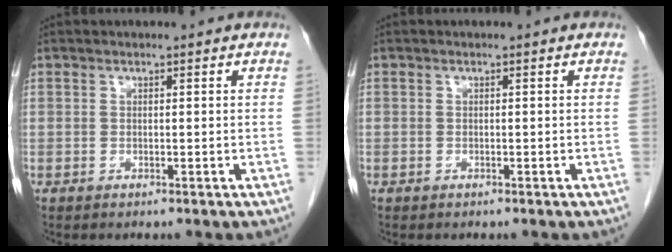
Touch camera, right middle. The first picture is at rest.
{"total": 0.0}